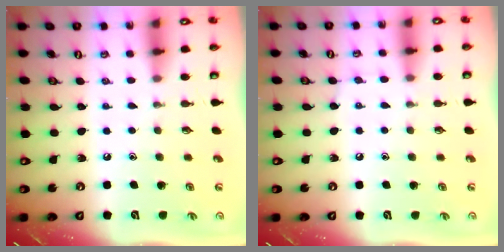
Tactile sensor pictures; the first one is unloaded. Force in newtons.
{"total": 4.8, "press": 4.8, "slide": 0.5}